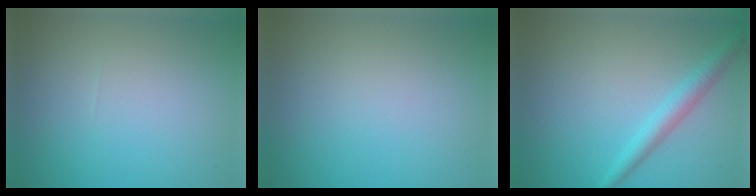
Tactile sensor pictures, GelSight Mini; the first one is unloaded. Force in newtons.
{"total": 0.0}
{"total": 2.7, "press": 2.7, "slide": 0.1}